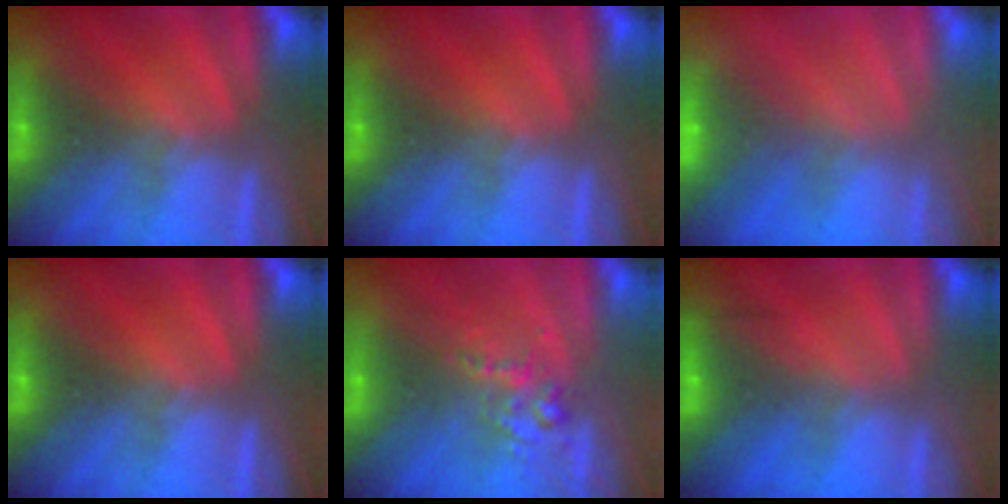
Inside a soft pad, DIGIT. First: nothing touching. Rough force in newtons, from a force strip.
{"total": 0.0}
{"total": 9.3}
{"total": 0.0}
{"total": 2.7}
{"total": 2.5}